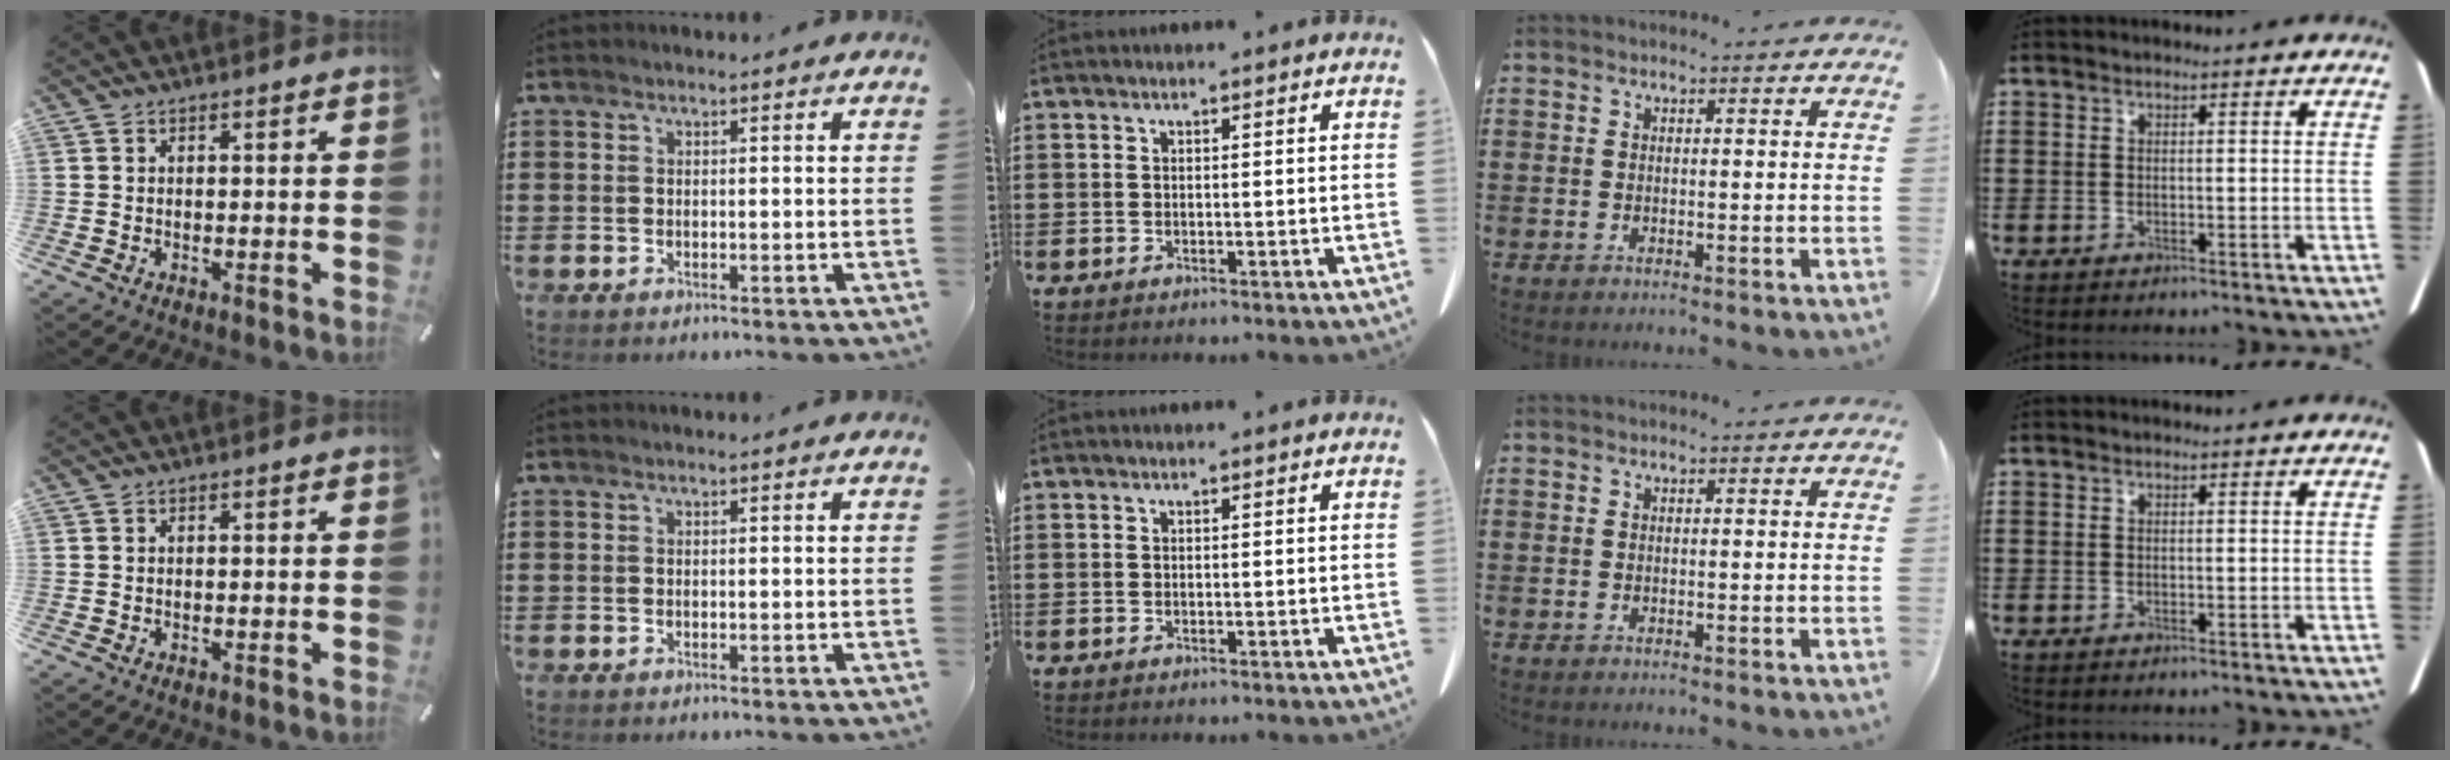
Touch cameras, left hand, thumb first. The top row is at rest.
{}